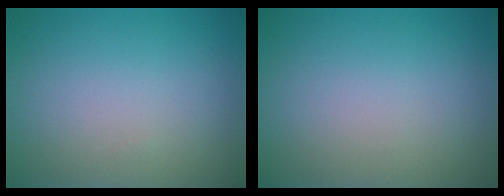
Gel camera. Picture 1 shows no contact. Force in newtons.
{"total": 0.0}